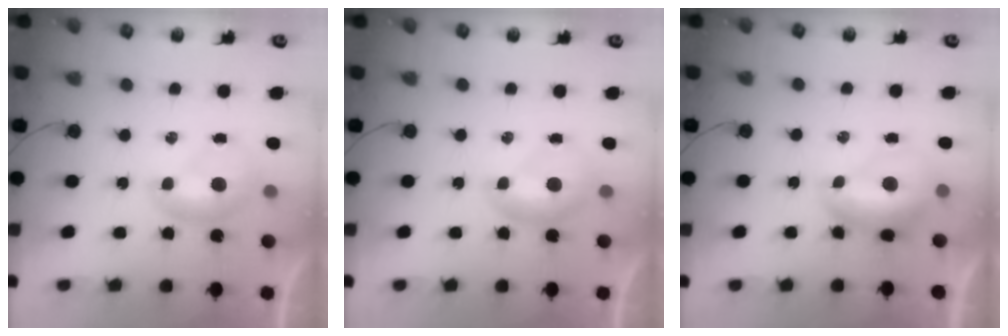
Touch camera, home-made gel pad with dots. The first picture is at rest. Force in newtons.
{"total": 0.0}
{"total": 2.8, "press": 2.7, "slide": 0.7}